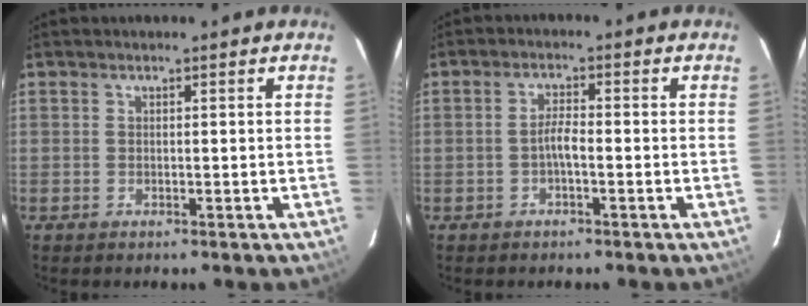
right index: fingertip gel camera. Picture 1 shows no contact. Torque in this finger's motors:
{"motor_torque": [0.34, -0.26, 0.31, 0.08]}